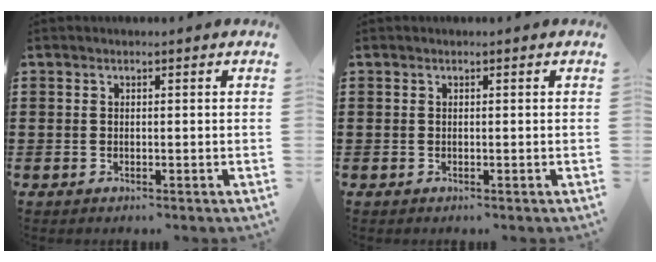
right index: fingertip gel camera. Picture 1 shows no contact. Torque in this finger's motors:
{"motor_torque": [0.00, 0.00, 0.00, 0.00]}